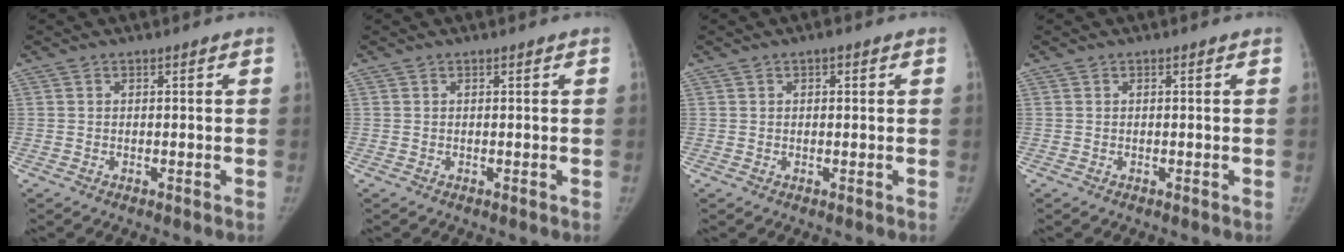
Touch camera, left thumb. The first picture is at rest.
{"total": 0.0}
{"total": 1.4, "force": [0.7, 0.8, 1.0], "torque": [-0.007, 0.000, 0.008]}
{"total": 0.0}